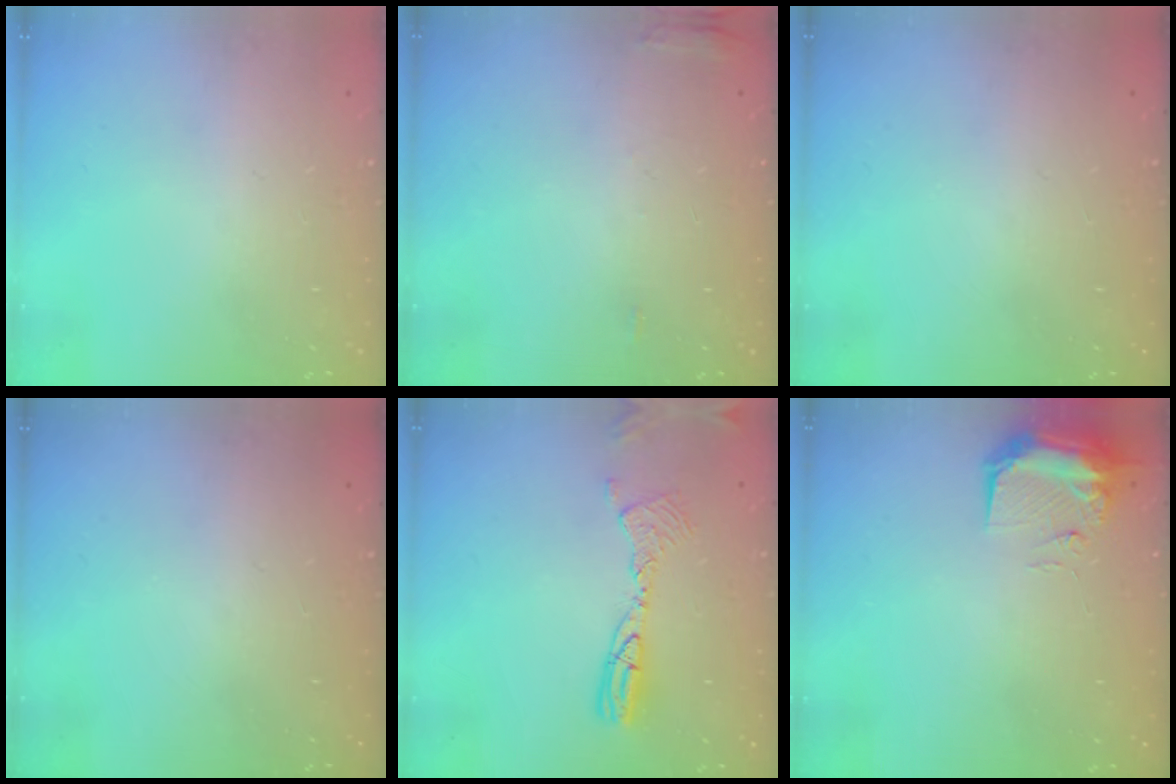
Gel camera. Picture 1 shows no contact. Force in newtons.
{"total": 4.1, "press": 3.9, "slide": 1.1}
{"total": 0.0}
{"total": 0.0}
{"total": 9.5, "press": 9.2, "slide": 2.4}
{"total": 8.8, "press": 8.6, "slide": 1.6}